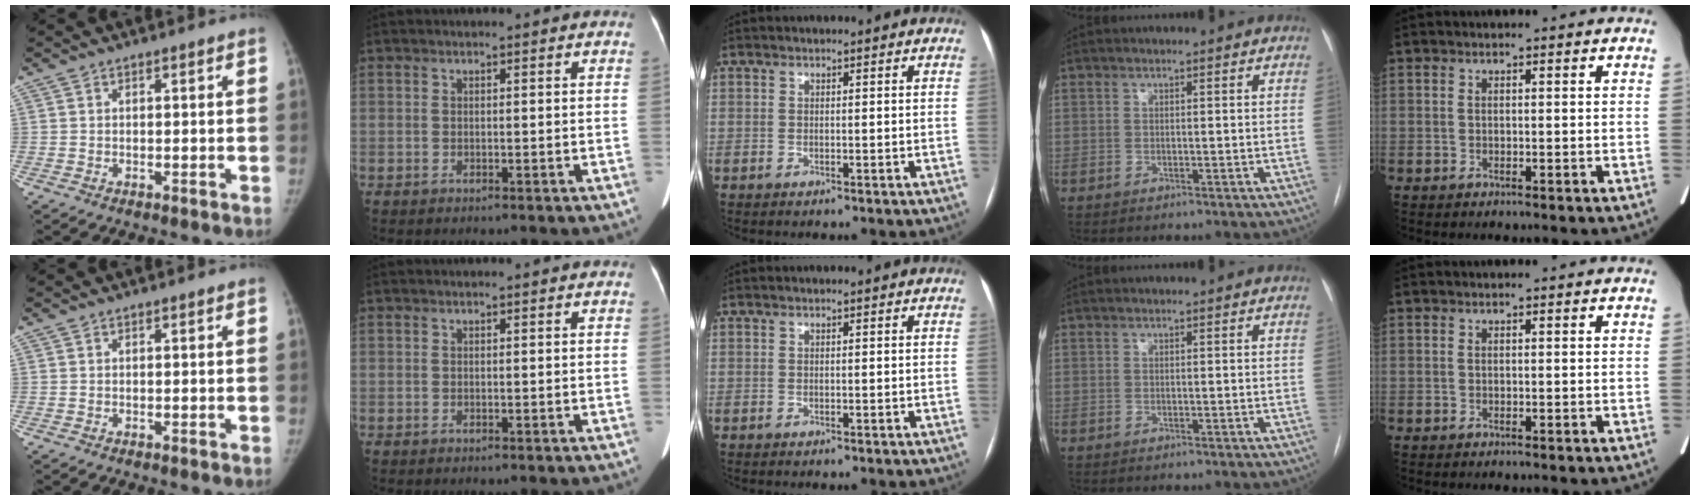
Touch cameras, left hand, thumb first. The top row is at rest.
{}